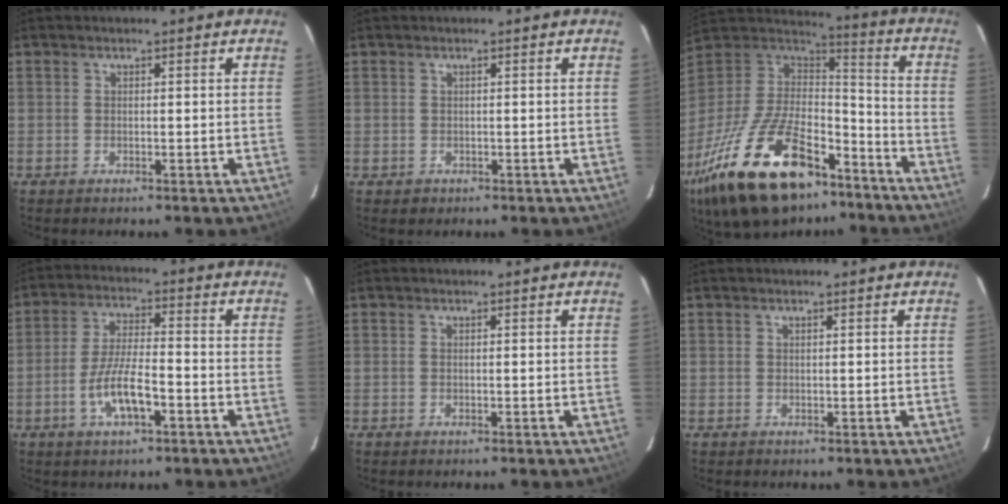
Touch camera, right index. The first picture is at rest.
{"total": 1.2, "force": [-0.1, 1.2, 0.1], "torque": [0.002, 0.001, 0.002]}
{"total": 32.3, "force": [-20.2, 14.8, 20.4], "torque": [-0.412, -0.023, -0.323]}
{"total": 8.3, "force": [-3.7, 2.2, 7.1], "torque": [-0.142, -0.002, -0.065]}
{"total": 0.0}
{"total": 0.5, "force": [0.3, 0.4, 0.0], "torque": [0.002, 0.002, 0.005]}